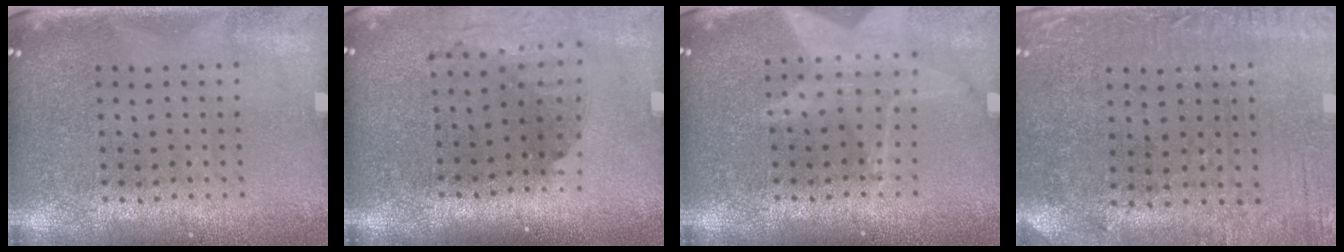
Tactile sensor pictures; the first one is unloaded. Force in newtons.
{"total": 2.0, "press": 1.5, "slide": 1.4}
{"total": 1.3, "press": 1.3, "slide": 0.1}
{"total": 0.6, "press": 0.4, "slide": 0.5}